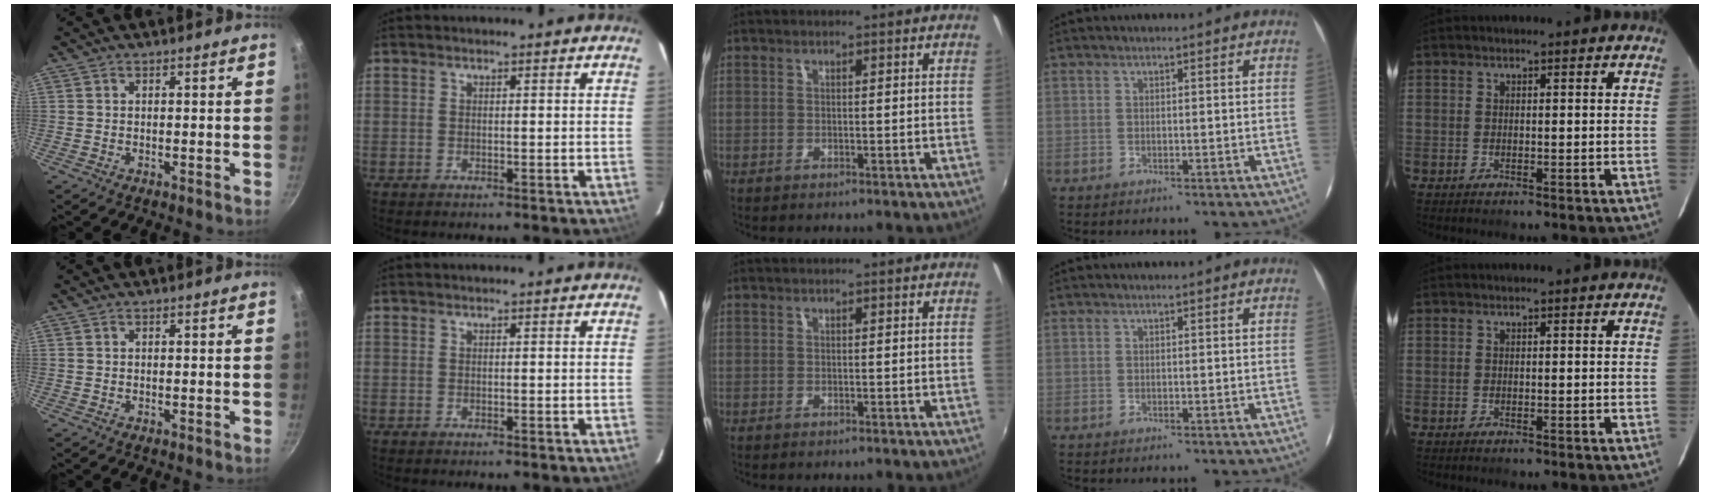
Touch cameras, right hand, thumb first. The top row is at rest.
{}